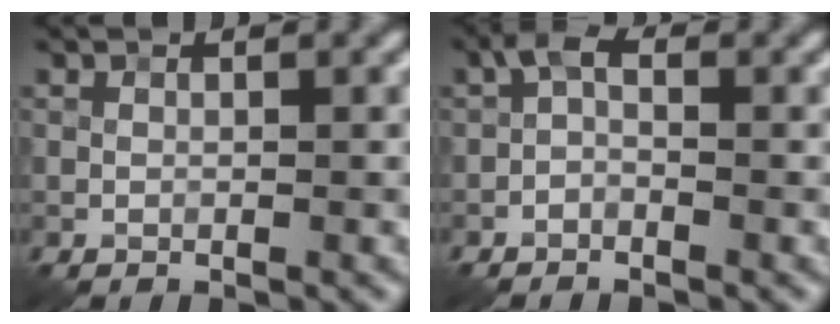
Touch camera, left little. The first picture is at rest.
{"total": 1.5, "force": [-0.7, 0.7, 1.1], "torque": [-0.021, 0.007, -0.019]}